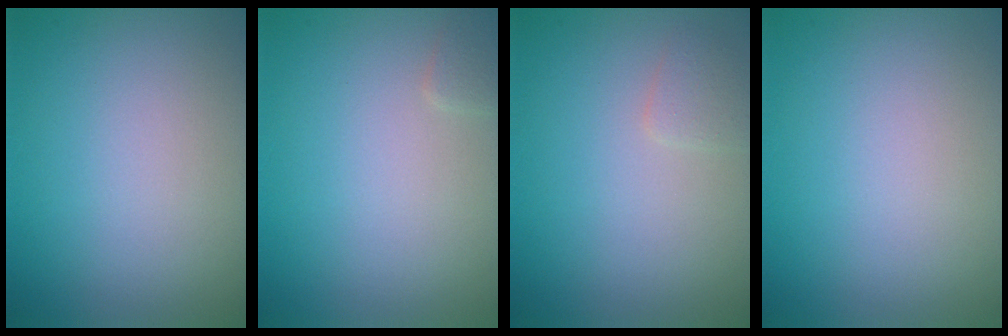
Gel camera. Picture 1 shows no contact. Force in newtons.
{"total": 0.8, "press": 0.8, "slide": 0.0}
{"total": 1.0, "press": 1.0, "slide": 0.0}
{"total": 0.0}